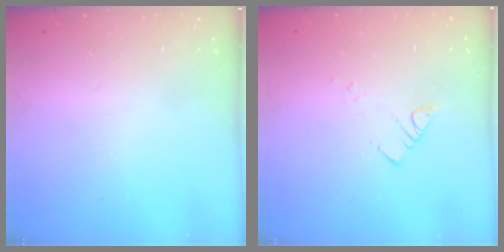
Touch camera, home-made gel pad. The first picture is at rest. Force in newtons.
{"total": 2.5, "press": 2.5, "slide": 0.3}